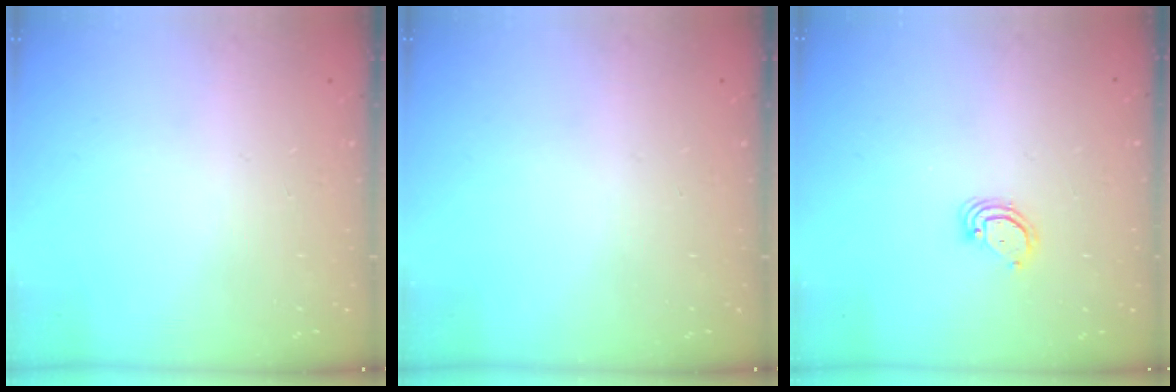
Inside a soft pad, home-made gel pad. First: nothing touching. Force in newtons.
{"total": 0.0}
{"total": 3.6, "press": 3.6, "slide": 0.2}